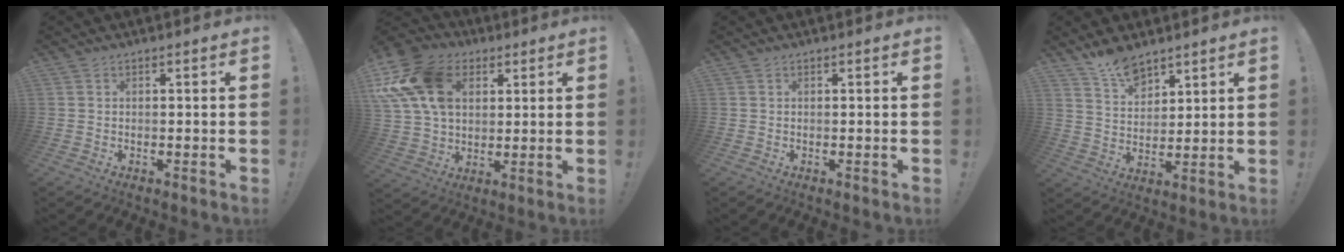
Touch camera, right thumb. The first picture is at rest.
{"total": 21.1, "force": [7.3, 15.1, 12.9], "torque": [-0.238, -0.017, 0.138]}
{"total": 0.0}
{"total": 9.2, "force": [7.7, 4.0, 3.2], "torque": [-0.051, -0.051, 0.145]}